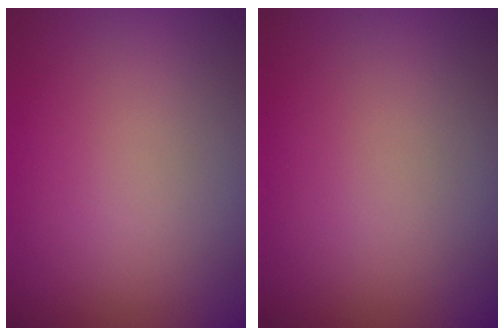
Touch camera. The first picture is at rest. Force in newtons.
{"total": 0.0}